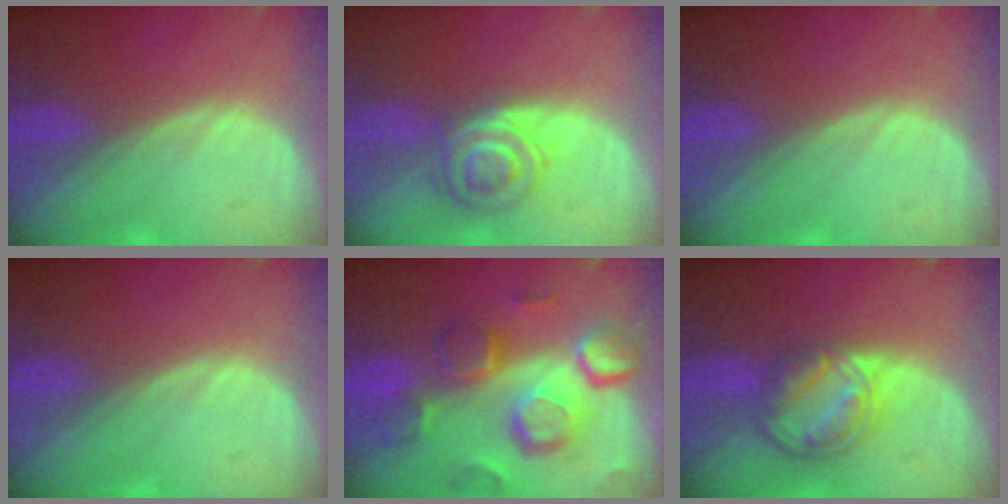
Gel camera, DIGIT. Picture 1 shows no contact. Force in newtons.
{"total": 6.5, "press": 5.8, "slide": 3.0}
{"total": 0.0}
{"total": 0.0}
{"total": 12.1, "press": 10.5, "slide": 6.0}
{"total": 8.2, "press": 7.0, "slide": 4.3}